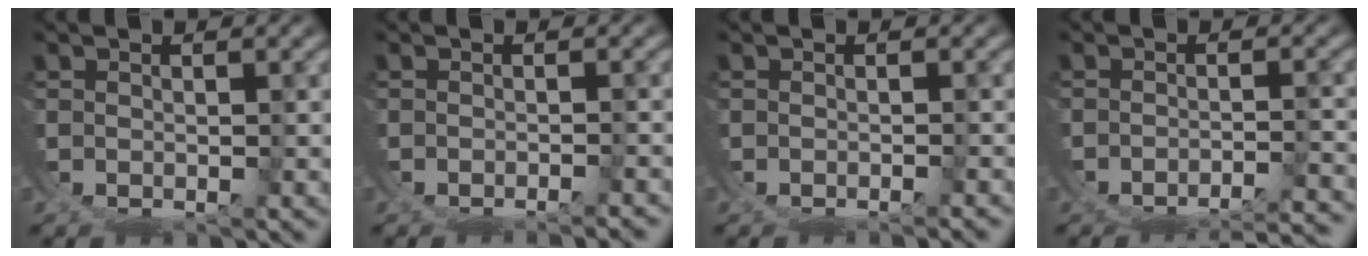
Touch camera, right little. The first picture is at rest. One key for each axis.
{"total": 2.1, "fx": -1.9, "fy": 0.5, "fz": 0.8, "tx": -0.005, "ty": 0.003, "tz": -0.031}
{"total": 1.3, "fx": -1.1, "fy": 0.2, "fz": 0.6, "tx": -0.002, "ty": 0.005, "tz": -0.020}
{"total": 6.2, "fx": -5.4, "fy": 2.2, "fz": 2.2, "tx": -0.032, "ty": -0.019, "tz": -0.071}